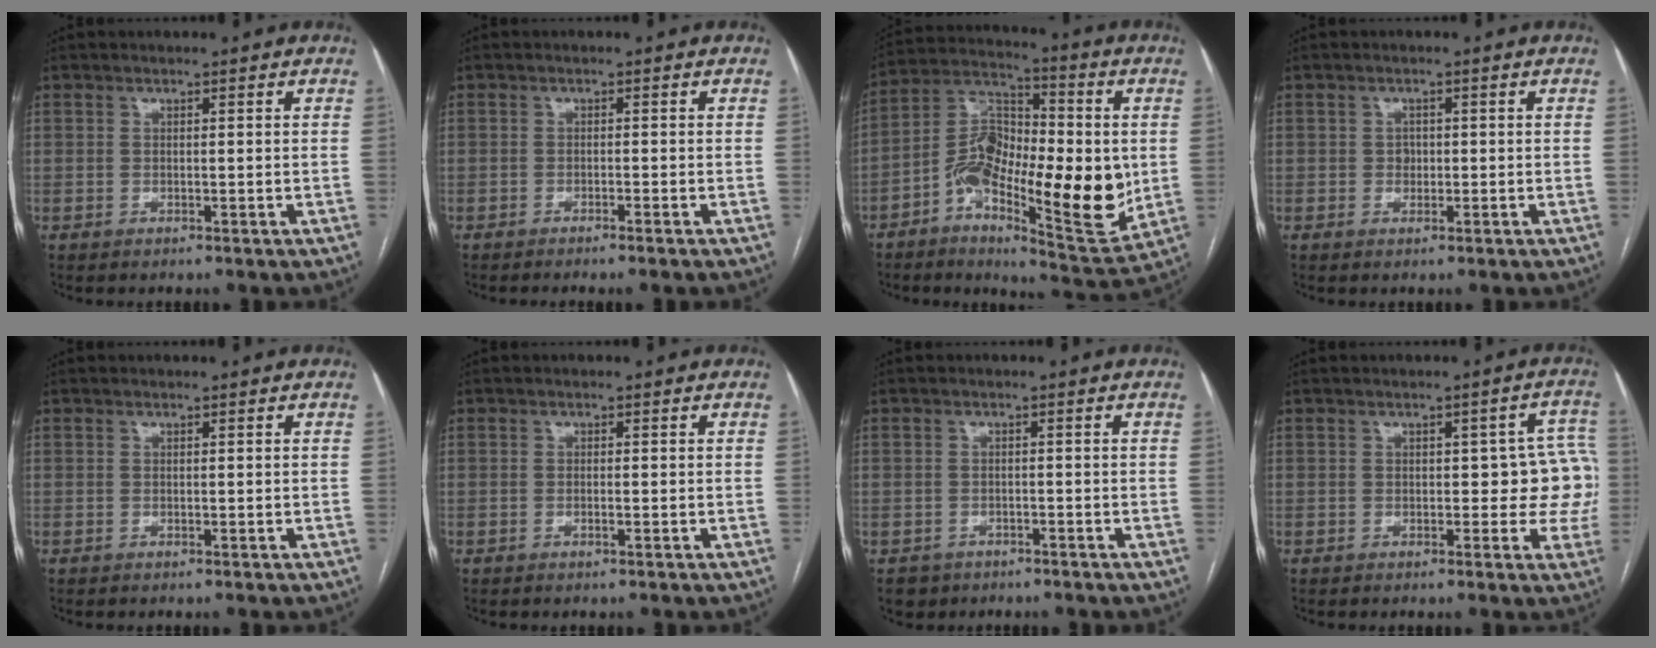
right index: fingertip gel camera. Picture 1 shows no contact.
{"total": 2.0, "force": [-1.6, -0.4, 1.1], "torque": [-0.016, 0.003, -0.022]}
{"total": 18.8, "force": [-3.2, 6.9, 17.2], "torque": [-0.302, 0.012, -0.056]}
{"total": 1.4, "force": [-0.1, 1.3, 0.7], "torque": [-0.010, 0.003, 0.001]}
{"total": 0.0}
{"total": 0.6, "force": [-0.2, 0.1, 0.6], "torque": [-0.013, 0.000, -0.002]}
{"total": 3.1, "force": [-2.0, 2.3, 0.1], "torque": [-0.003, 0.006, -0.031]}
{"total": 7.5, "force": [-0.1, 3.7, 6.5], "torque": [-0.049, 0.030, 0.001]}